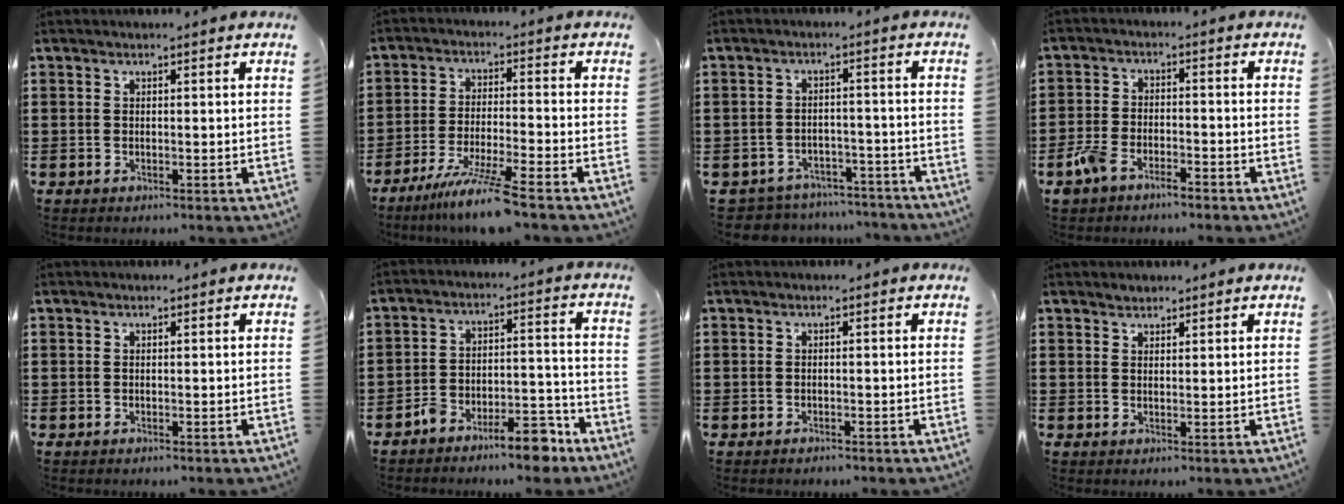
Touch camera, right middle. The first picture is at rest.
{"total": 7.8, "force": [-6.2, -0.6, 4.6], "torque": [-0.088, -0.018, -0.118]}
{"total": 4.2, "force": [-4.1, 0.6, -0.2], "torque": [-0.004, 0.006, -0.089]}
{"total": 4.6, "force": [-3.9, 1.6, 2.0], "torque": [-0.061, 0.003, -0.083]}
{"total": 0.0}
{"total": 8.3, "force": [-7.3, 2.1, 3.4], "torque": [-0.042, 0.029, -0.133]}
{"total": 0.8, "force": [-0.7, 0.2, 0.0], "torque": [-0.001, 0.002, -0.017]}
{"total": 1.2, "force": [1.1, 0.3, -0.4], "torque": [0.003, 0.001, 0.023]}